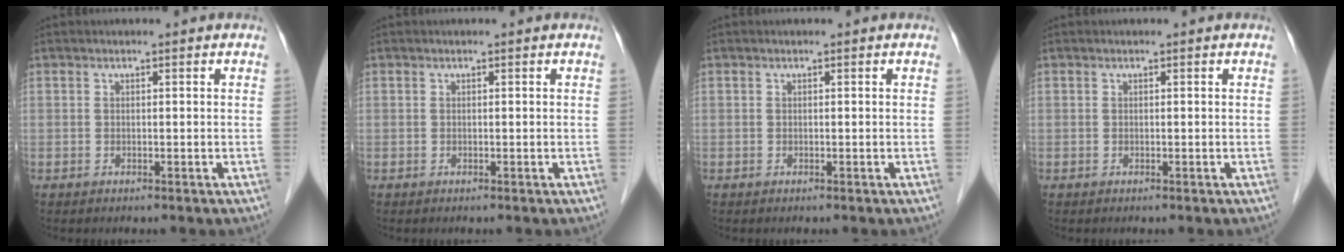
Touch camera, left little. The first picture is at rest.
{"total": 0.0}
{"total": 0.0}
{"total": 0.0}